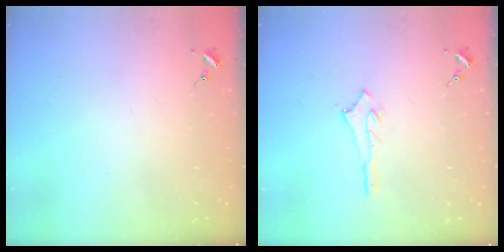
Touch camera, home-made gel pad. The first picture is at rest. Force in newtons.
{"total": 2.6, "press": 2.6, "slide": 0.2}